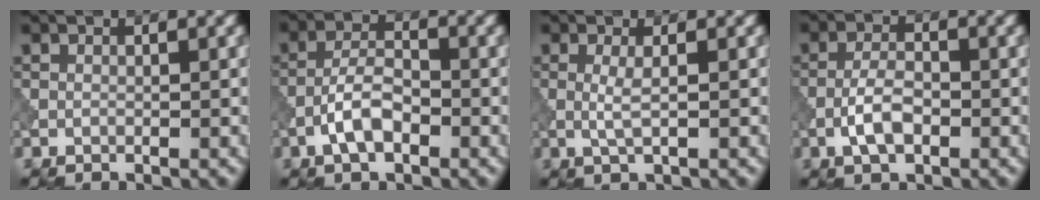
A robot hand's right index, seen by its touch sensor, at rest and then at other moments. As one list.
[{"total": 3.7, "force": [-1.7, 1.5, 2.9], "torque": [-0.055, 0.008, -0.040]}, {"total": 1.7, "force": [0.1, 0.3, 1.6], "torque": [-0.036, -0.001, 0.000]}, {"total": 3.2, "force": [-1.2, 1.4, 2.6], "torque": [-0.052, 0.004, -0.030]}]